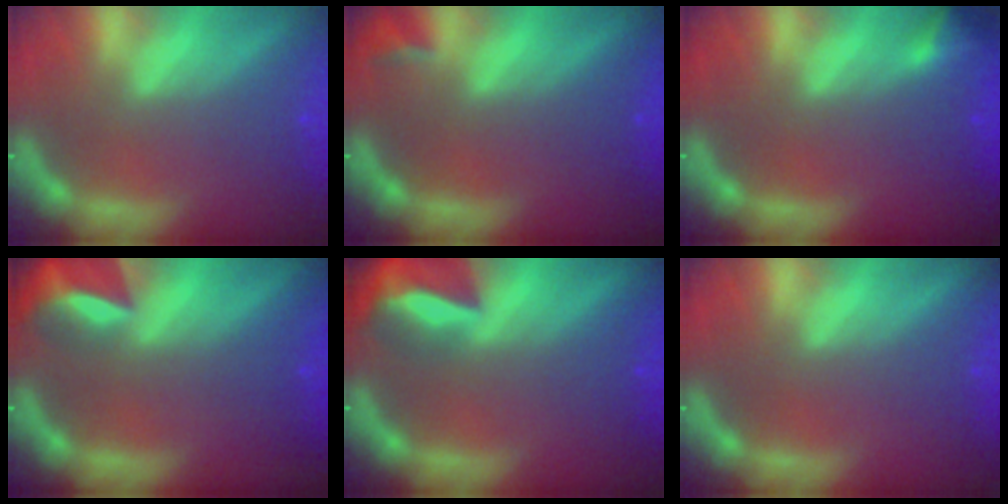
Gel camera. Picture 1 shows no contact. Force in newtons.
{"total": 1.4}
{"total": 1.9}
{"total": 6.0}
{"total": 7.9}
{"total": 0.0}